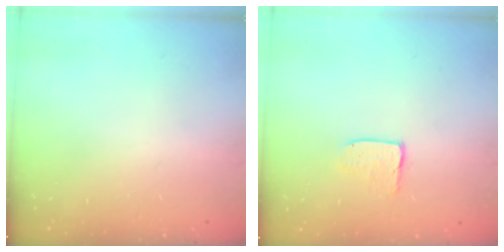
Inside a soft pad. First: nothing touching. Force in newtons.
{"total": 3.9, "press": 3.9, "slide": 0.1}